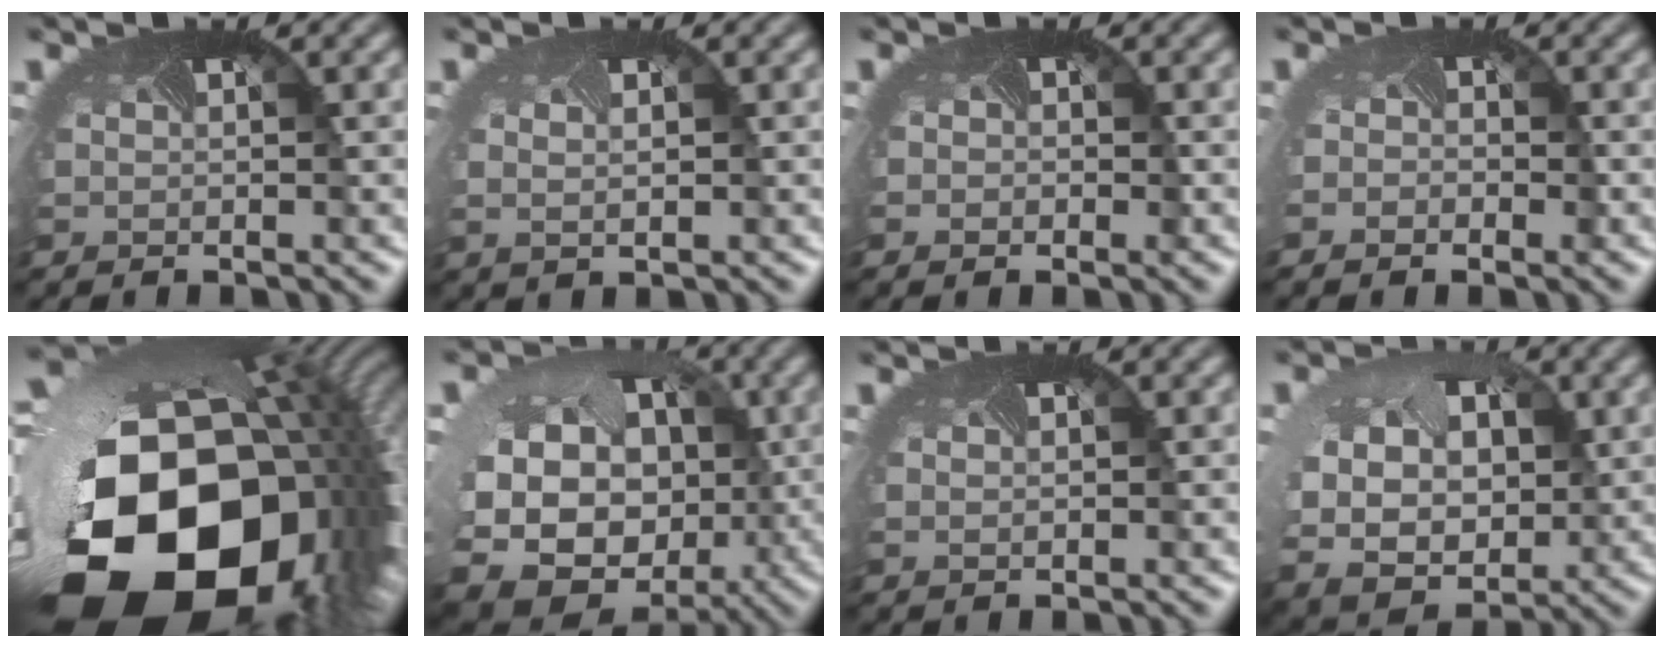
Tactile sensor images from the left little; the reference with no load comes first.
{"total": 0.8, "force": [0.1, 0.3, 0.7], "torque": [-0.017, -0.001, 0.005]}
{"total": 0.7, "force": [-0.4, 0.5, 0.3], "torque": [-0.005, -0.006, -0.005]}
{"total": 1.3, "force": [-0.8, 0.7, 0.7], "torque": [-0.012, -0.012, -0.011]}
{"total": 21.6, "force": [-6.2, 14.9, 14.3], "torque": [-0.291, -0.111, -0.073]}
{"total": 16.9, "force": [-2.1, 13.4, 10.0], "torque": [-0.204, -0.048, -0.032]}
{"total": 0.7, "force": [0.0, 0.5, 0.4], "torque": [-0.008, 0.000, 0.001]}
{"total": 9.2, "force": [0.3, 7.4, 5.6], "torque": [-0.113, -0.023, 0.014]}